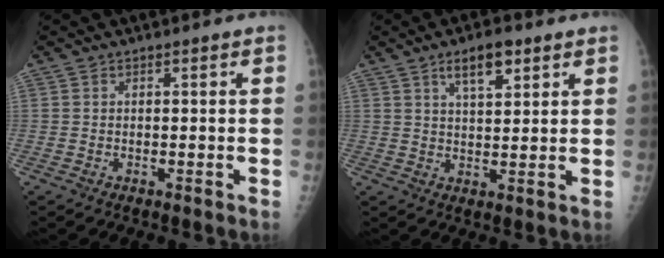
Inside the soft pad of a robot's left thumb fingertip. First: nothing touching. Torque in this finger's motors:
{"motor_torque": [0.21, -0.12, 0.69, -0.07, 0.17]}